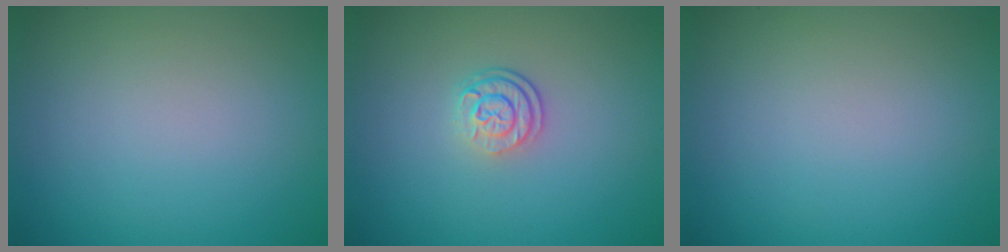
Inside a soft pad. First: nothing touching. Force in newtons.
{"total": 2.5, "press": 1.9, "slide": 1.6}
{"total": 0.0}